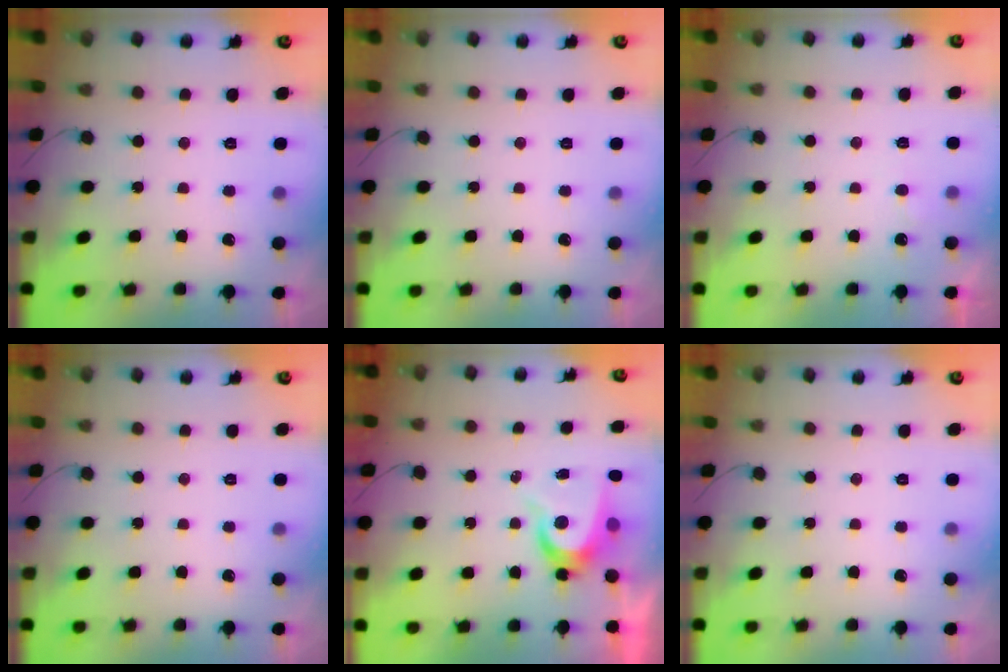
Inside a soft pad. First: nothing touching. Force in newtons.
{"total": 0.0}
{"total": 3.9, "press": 3.9, "slide": 0.3}
{"total": 0.0}
{"total": 7.3, "press": 7.3, "slide": 0.5}
{"total": 0.0}